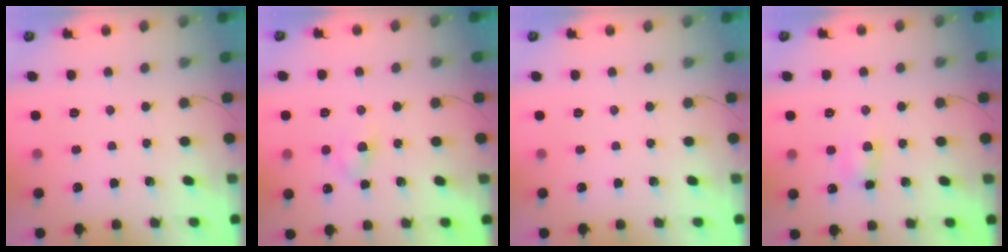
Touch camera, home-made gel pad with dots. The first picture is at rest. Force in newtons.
{"total": 3.2, "press": 3.0, "slide": 1.1}
{"total": 0.0}
{"total": 5.0, "press": 4.9, "slide": 1.0}